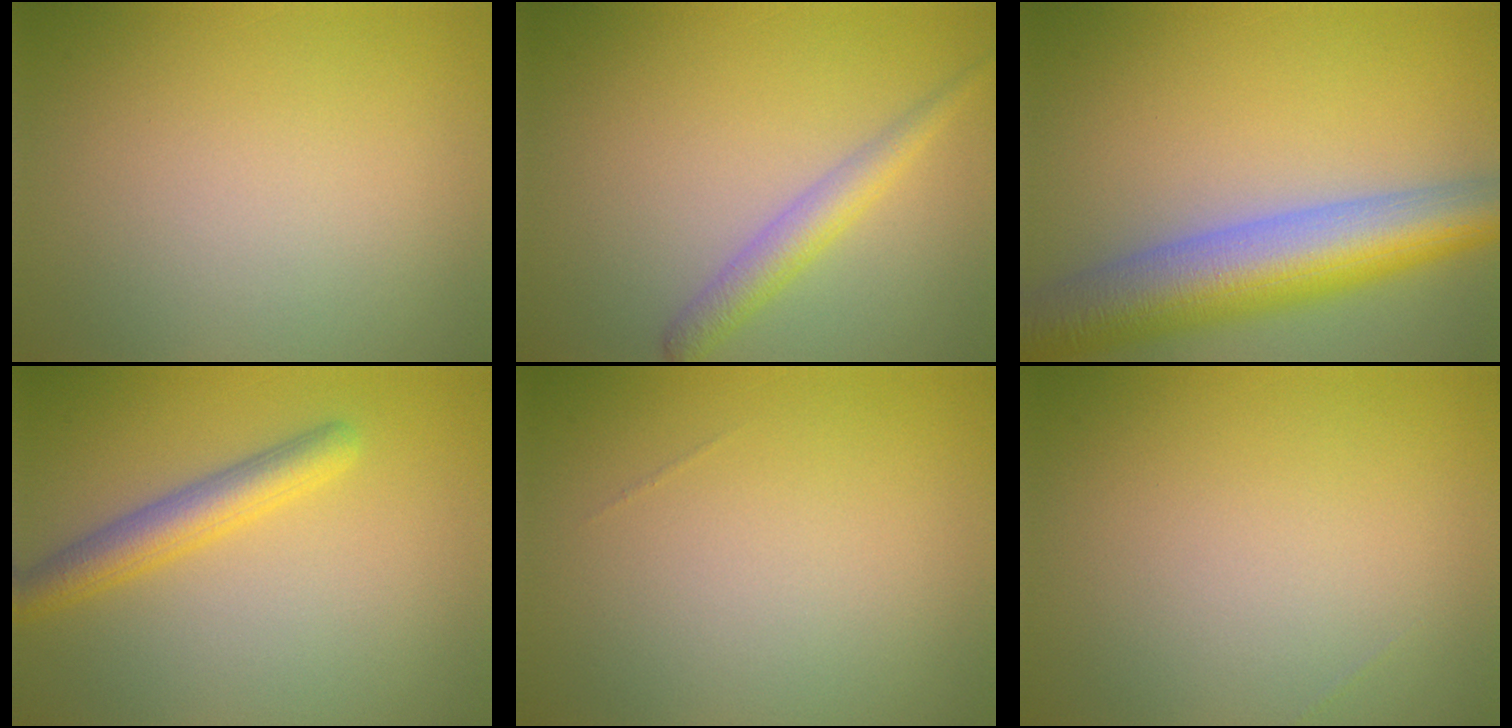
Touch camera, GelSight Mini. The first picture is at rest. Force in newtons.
{"total": 2.5, "press": 2.5, "slide": 0.1}
{"total": 9.8, "press": 9.8, "slide": 0.1}
{"total": 3.4, "press": 3.4, "slide": 0.1}
{"total": 0.0}
{"total": 0.0}